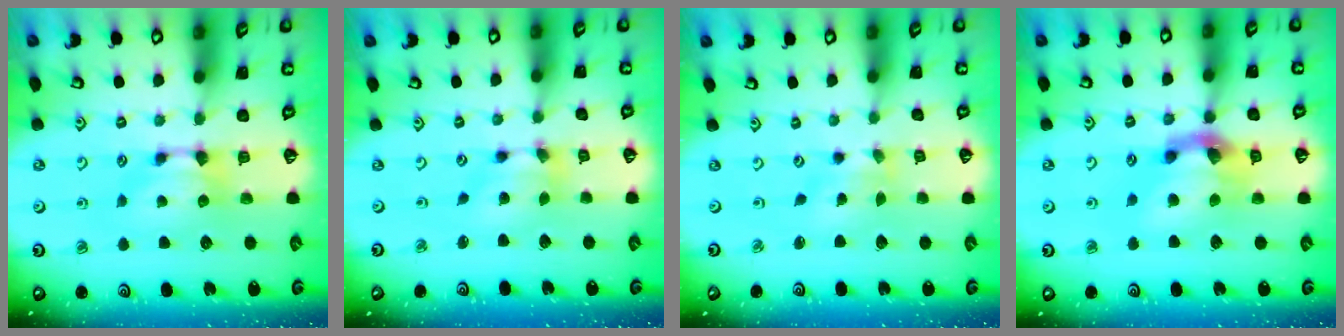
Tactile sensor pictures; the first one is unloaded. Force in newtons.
{"total": 5.2, "press": 4.8, "slide": 2.0}
{"total": 2.2, "press": 2.0, "slide": 1.0}
{"total": 7.4, "press": 7.0, "slide": 2.3}